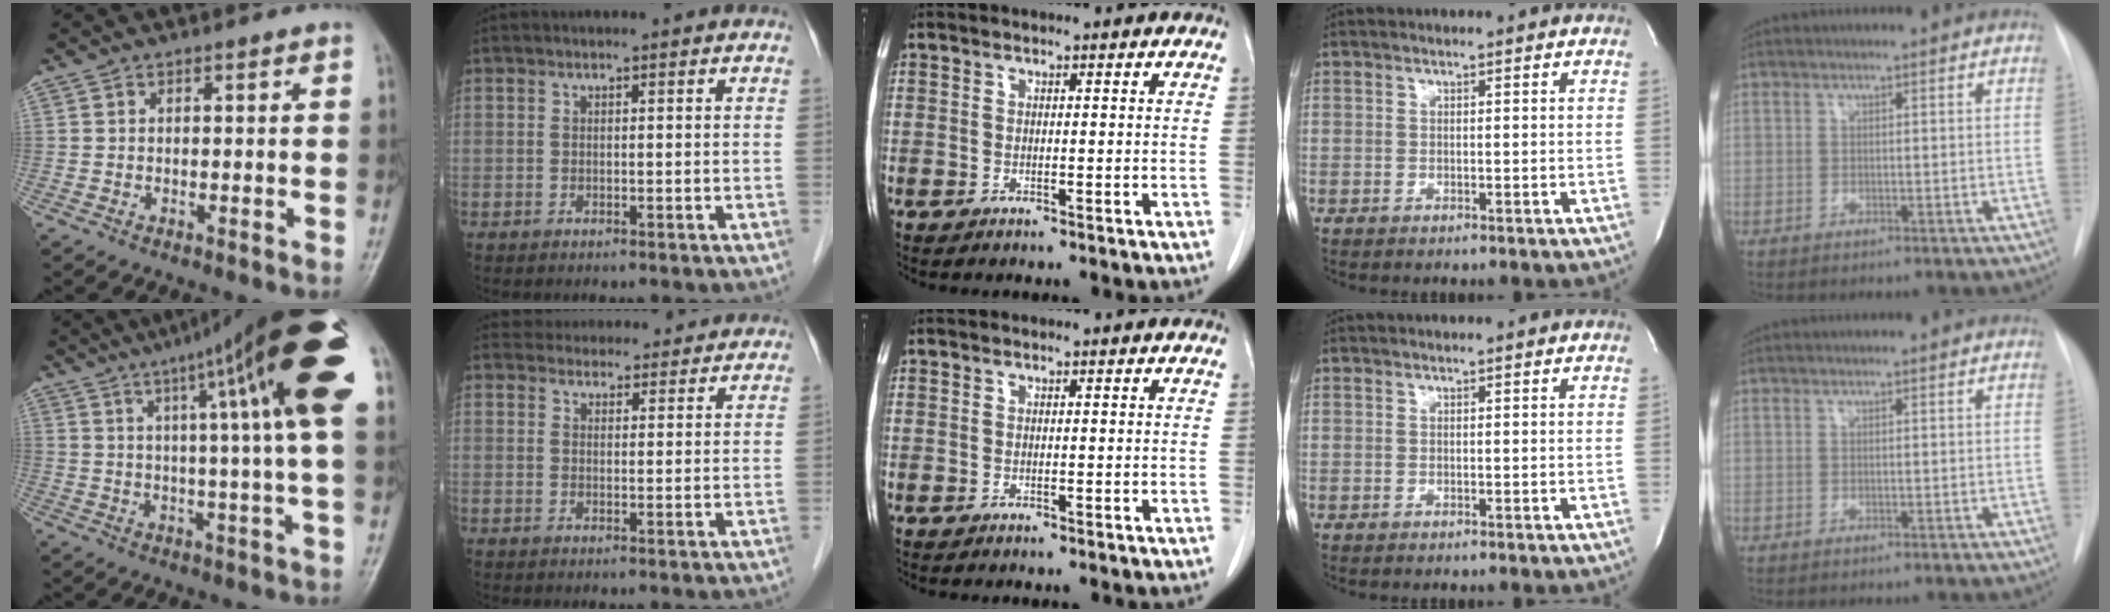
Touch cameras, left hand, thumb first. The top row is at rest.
{"thumb": {"total": 21.3, "force": [8.3, 1.4, 19.6], "torque": [-0.285, 0.000, 0.109]}, "index": {"total": 9.9, "force": [9.4, 2.8, 1.3], "torque": [-0.001, 0.024, 0.112]}}